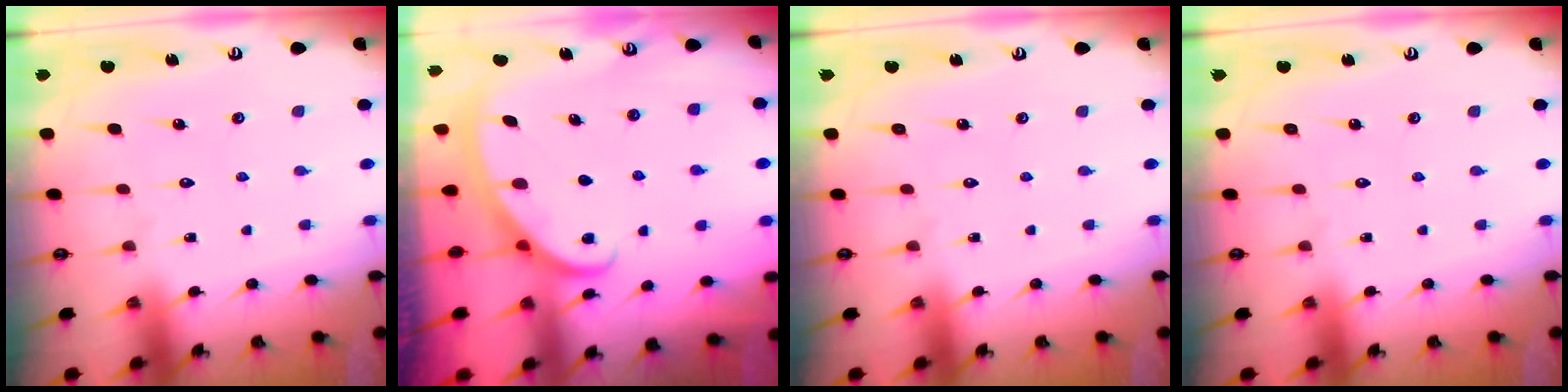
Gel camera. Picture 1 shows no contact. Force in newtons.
{"total": 2.9, "press": 2.9, "slide": 0.3}
{"total": 0.0}
{"total": 0.0}